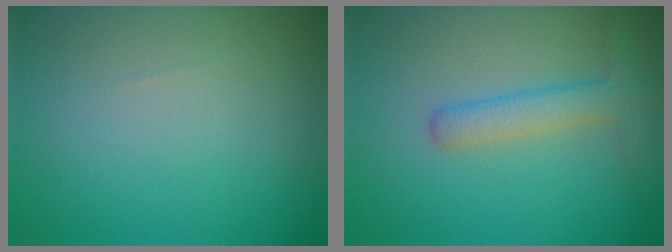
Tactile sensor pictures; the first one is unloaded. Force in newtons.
{"total": 2.7, "press": 2.7, "slide": 0.1}